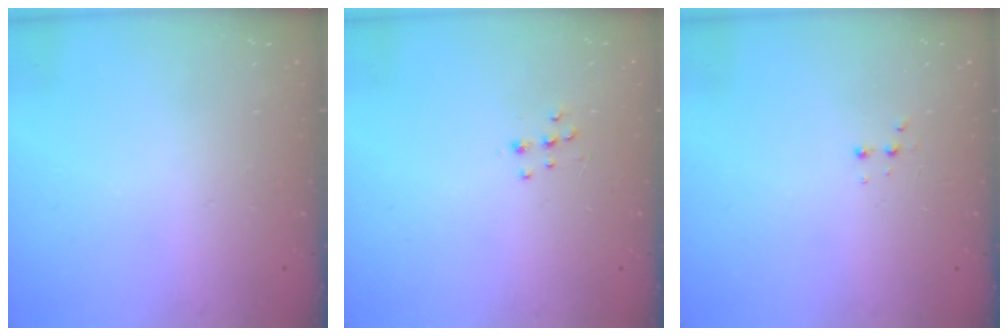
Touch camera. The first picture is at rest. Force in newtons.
{"total": 5.3, "press": 5.2, "slide": 0.7}
{"total": 2.9, "press": 2.7, "slide": 1.0}